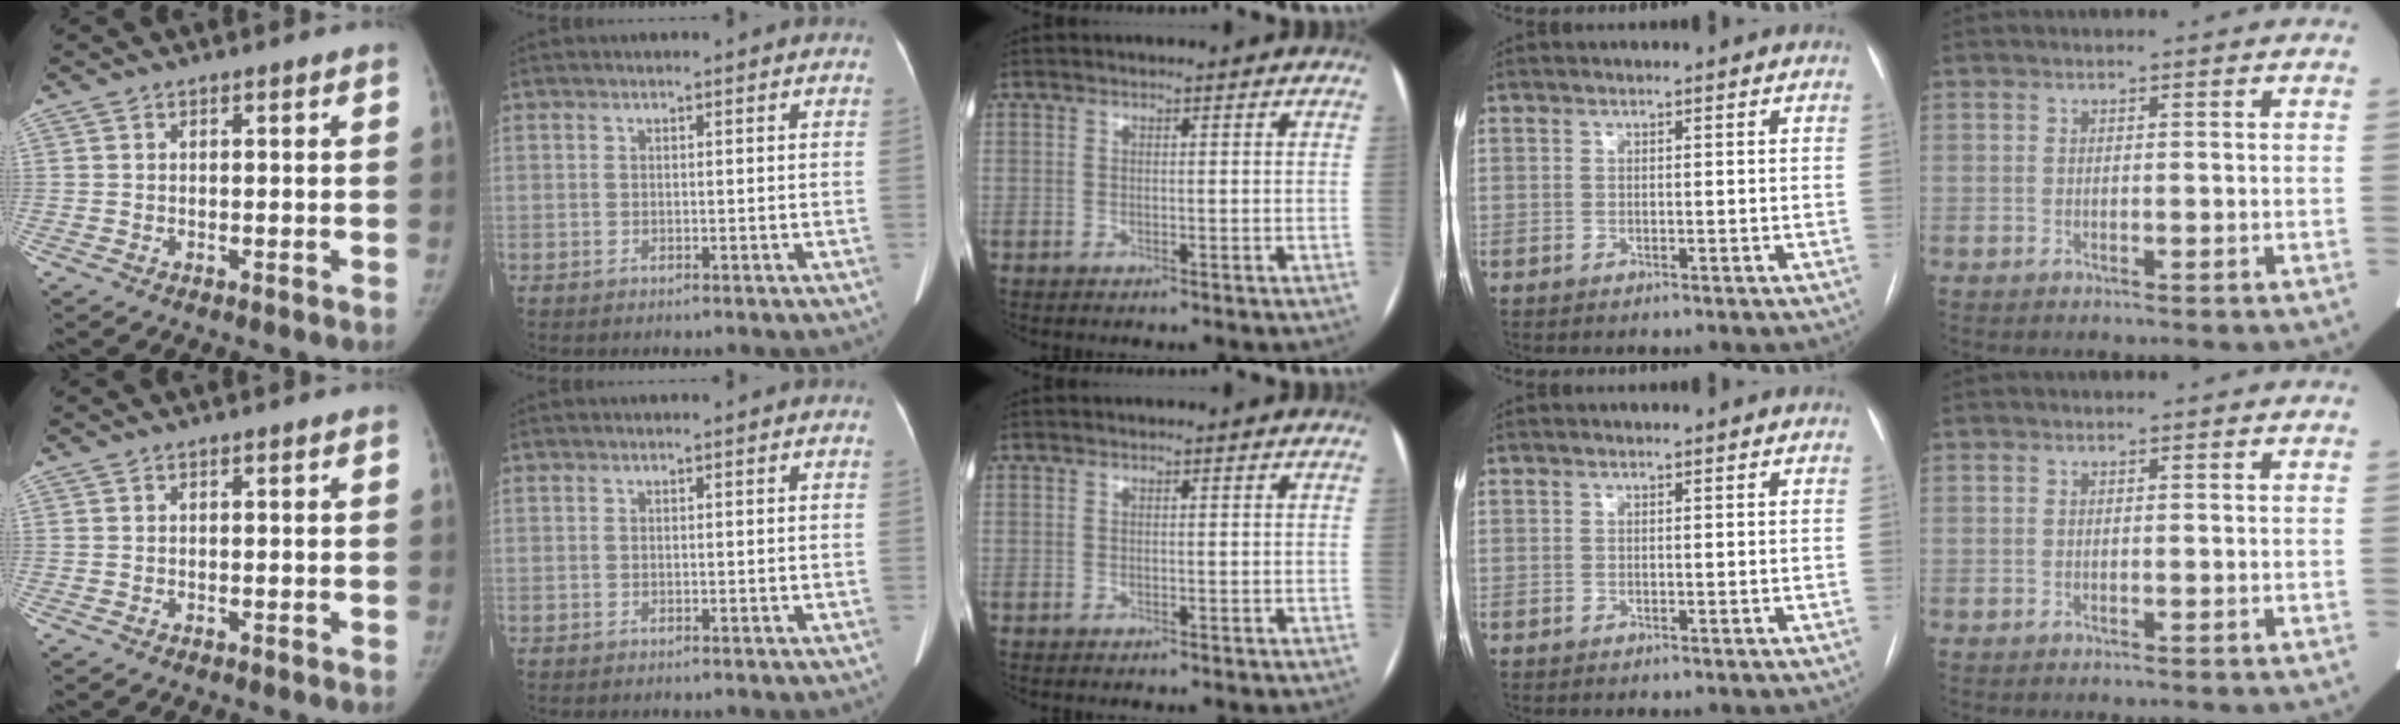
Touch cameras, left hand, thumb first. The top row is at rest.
{}